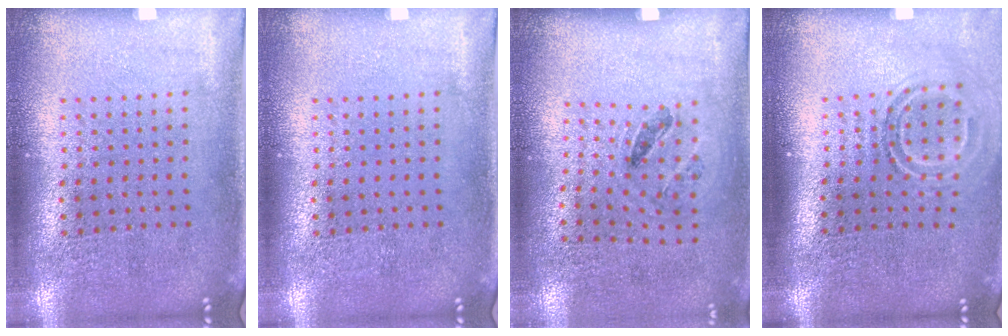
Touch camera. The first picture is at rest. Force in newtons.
{"total": 0.0}
{"total": 1.2, "press": 0.8, "slide": 1.0}
{"total": 1.7, "press": 1.1, "slide": 1.2}